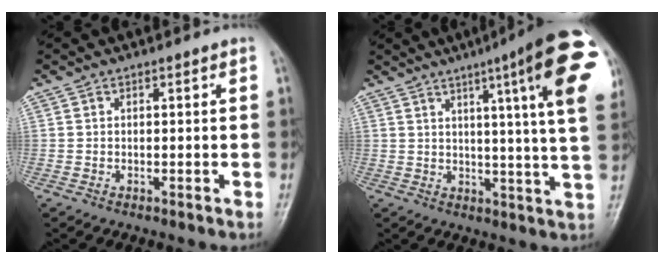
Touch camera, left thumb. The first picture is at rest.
{"total": 19.4, "force": [7.7, 1.5, 17.7], "torque": [-0.218, -0.023, 0.086]}